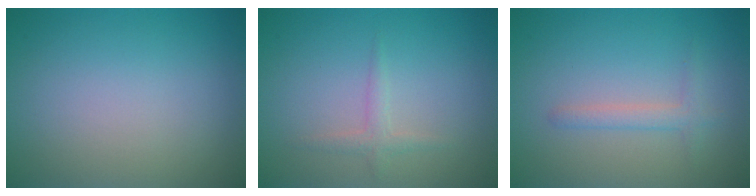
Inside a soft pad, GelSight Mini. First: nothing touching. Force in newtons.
{"total": 1.3, "press": 1.3, "slide": 0.0}
{"total": 1.5, "press": 1.5, "slide": 0.0}